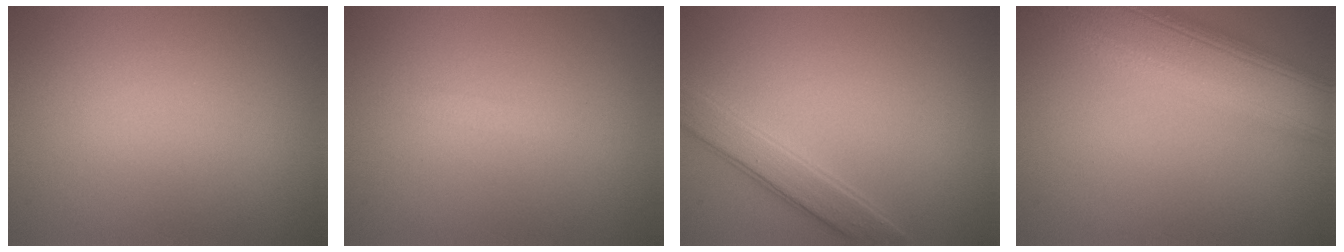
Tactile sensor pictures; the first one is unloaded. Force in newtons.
{"total": 0.6, "press": 0.6, "slide": 0.1}
{"total": 2.8, "press": 2.8, "slide": 0.1}
{"total": 10.9, "press": 10.8, "slide": 0.8}